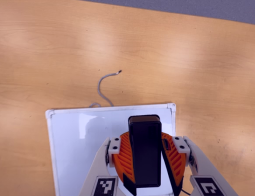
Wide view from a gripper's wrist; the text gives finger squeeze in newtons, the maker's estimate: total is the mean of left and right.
{"total": 9.8, "left": 9.4, "right": 10.1}